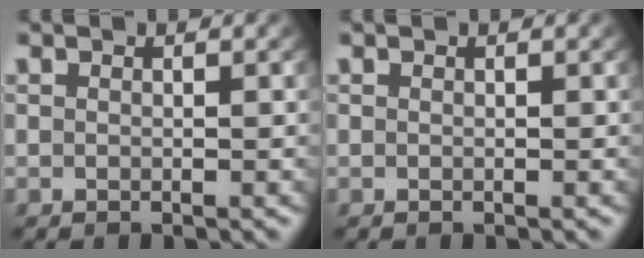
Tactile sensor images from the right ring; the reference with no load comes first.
{"total": 0.0}